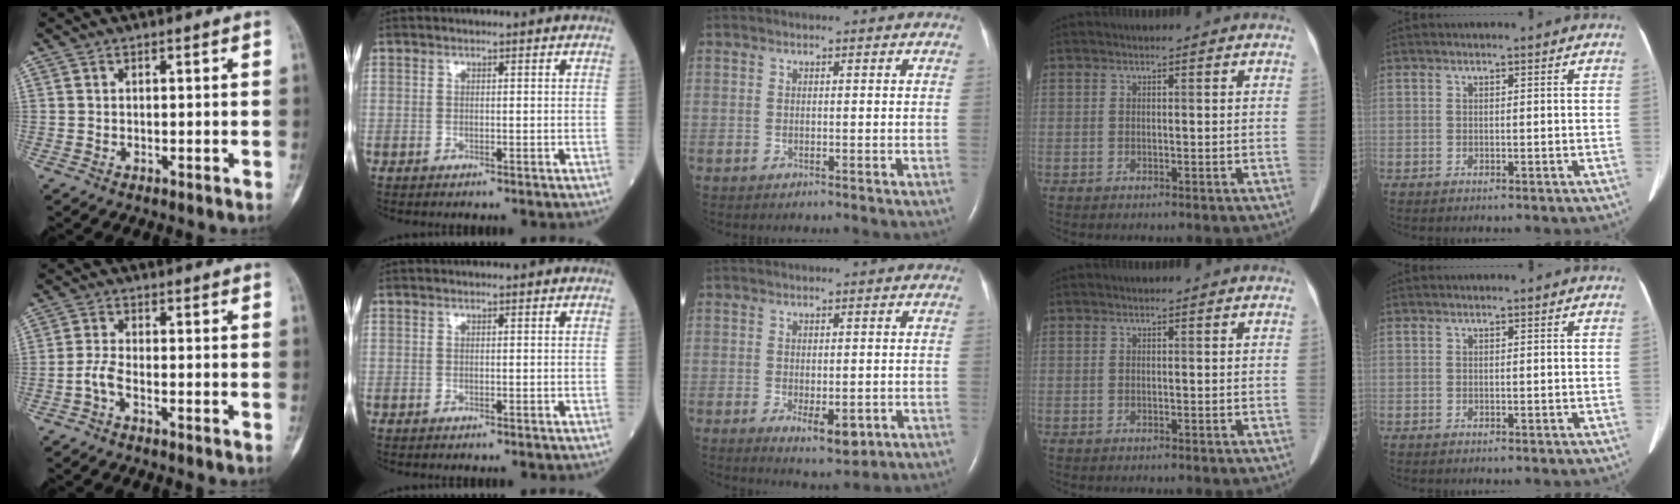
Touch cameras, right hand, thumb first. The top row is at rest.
{"thumb": {"total": 2.6, "force": [-1.5, 0.7, 2.0], "torque": [-0.050, 0.008, -0.036]}, "middle": {"total": 5.1, "force": [-1.7, 1.9, 4.4], "torque": [-0.065, -0.010, -0.013]}}